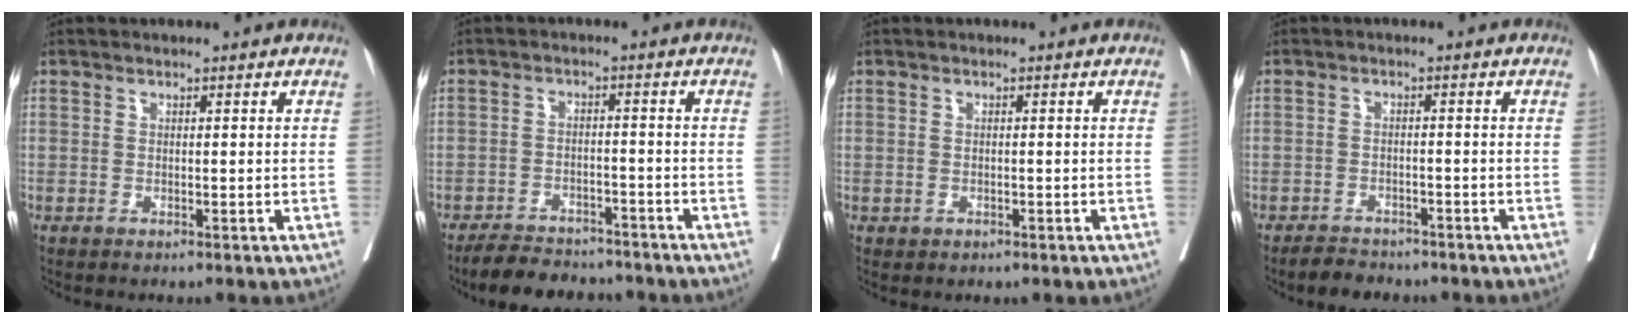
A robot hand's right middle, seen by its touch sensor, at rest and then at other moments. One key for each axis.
{"total": 8.6, "fx": -7.8, "fy": 2.8, "fz": 2.3, "tx": -0.033, "ty": -0.004, "tz": -0.117}
{"total": 0.7, "fx": -0.2, "fy": 0.6, "fz": 0.2, "tx": -0.007, "ty": 0.002, "tz": 0.003}
{"total": 4.0, "fx": -3.6, "fy": 1.5, "fz": 0.8, "tx": -0.024, "ty": -0.005, "tz": -0.058}